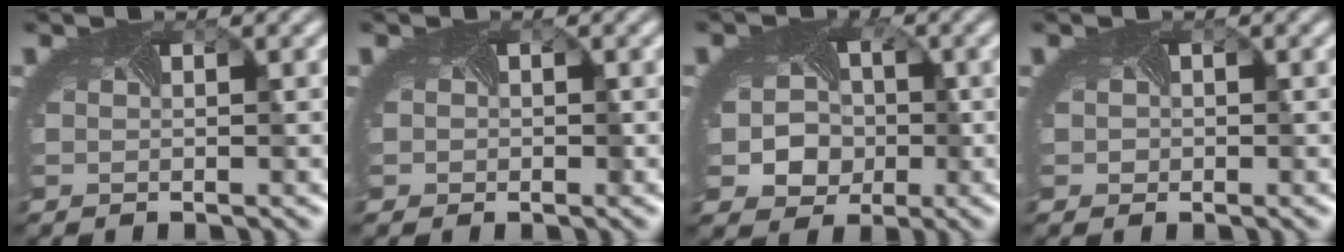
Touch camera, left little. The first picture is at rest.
{"total": 1.6, "force": [0.0, 1.4, 0.6], "torque": [0.000, 0.001, 0.000]}
{"total": 7.0, "force": [-1.2, 6.1, 3.3], "torque": [-0.034, -0.014, -0.028]}
{"total": 0.9, "force": [0.0, 0.9, 0.2], "torque": [0.008, 0.001, -0.004]}